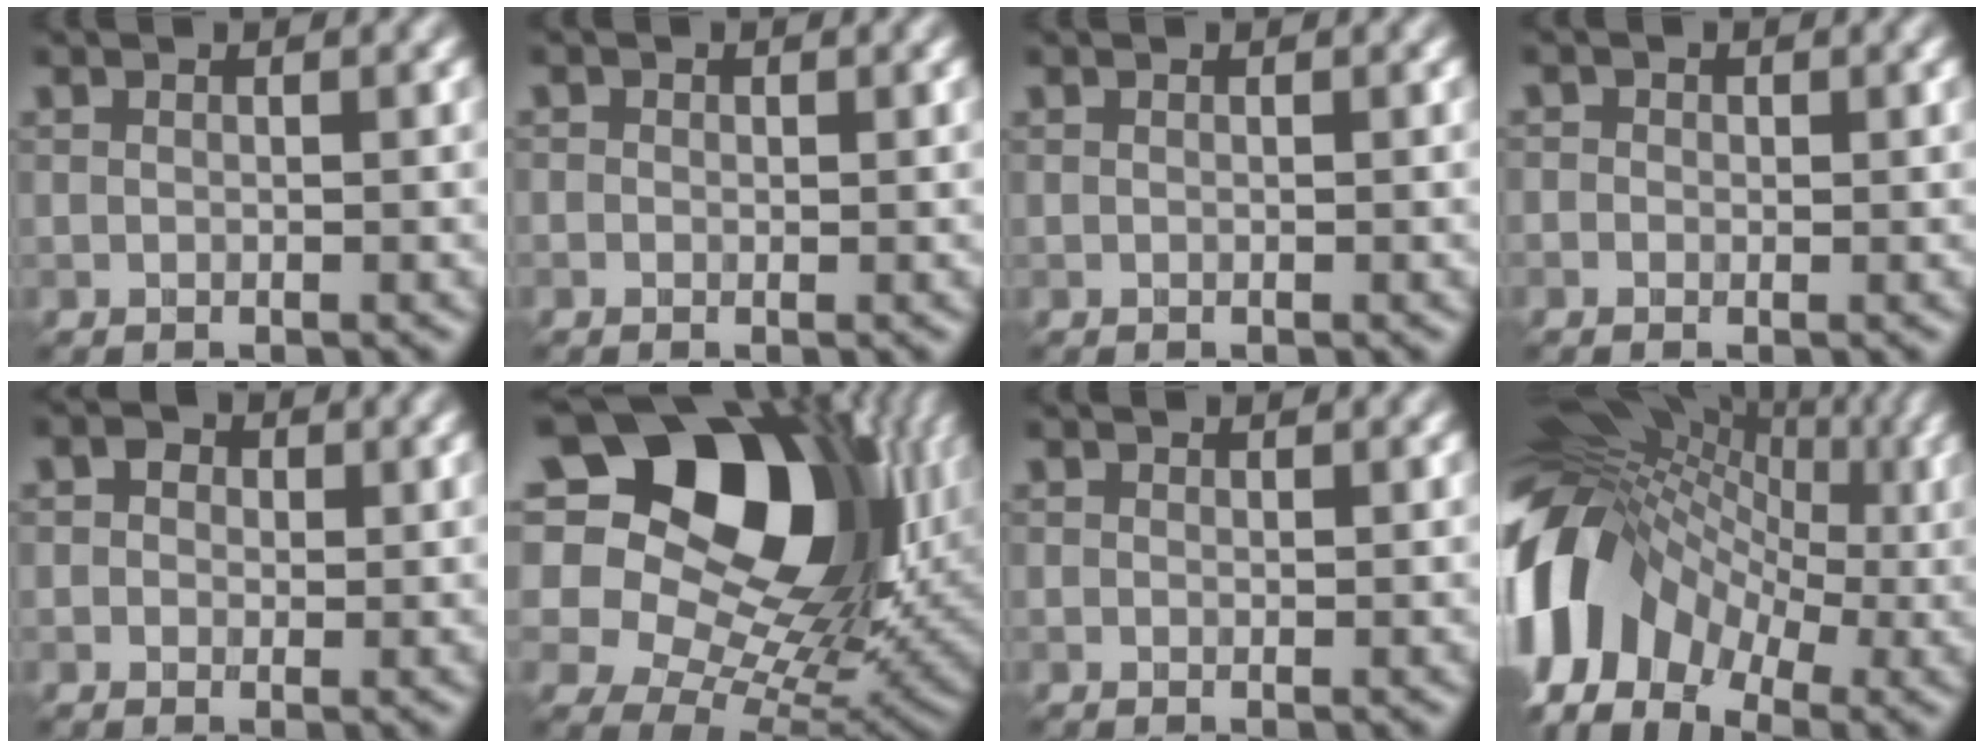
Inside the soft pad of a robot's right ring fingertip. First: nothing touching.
{"total": 1.0, "force": [0.4, 0.8, 0.4], "torque": [-0.002, 0.003, -0.006]}
{"total": 0.0}
{"total": 1.7, "force": [0.6, 1.4, 0.7], "torque": [0.004, 0.013, -0.014]}
{"total": 3.9, "force": [1.5, 3.1, 1.8], "torque": [-0.016, 0.021, -0.004]}
{"total": 21.3, "force": [9.3, 13.6, 13.4], "torque": [-0.275, 0.069, 0.174]}
{"total": 0.6, "force": [0.3, 0.5, 0.2], "torque": [-0.006, 0.002, -0.003]}
{"total": 14.6, "force": [-1.6, 10.1, 10.4], "torque": [-0.216, 0.017, -0.037]}